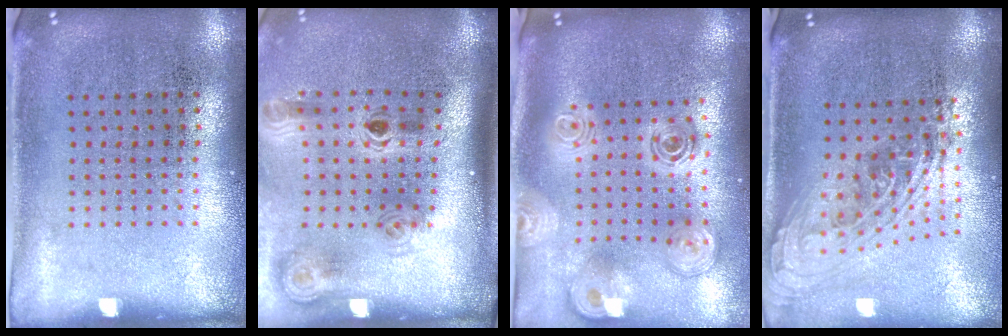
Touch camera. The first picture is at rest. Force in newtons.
{"total": 2.1, "press": 1.4, "slide": 1.6}
{"total": 2.8, "press": 2.0, "slide": 2.0}
{"total": 2.1, "press": 1.6, "slide": 1.4}